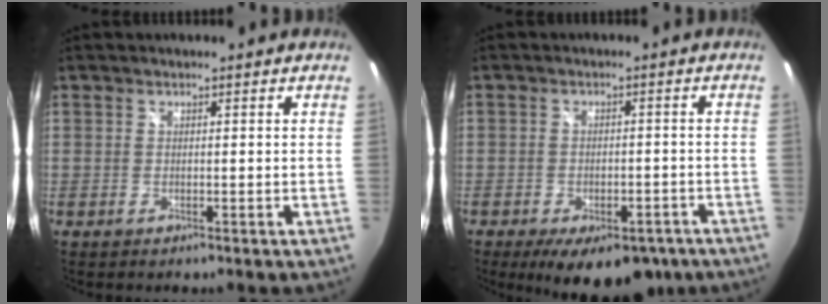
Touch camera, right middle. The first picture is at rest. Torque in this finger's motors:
{"motor_torque": [0.92, -1.21, 0.17, 0.12]}